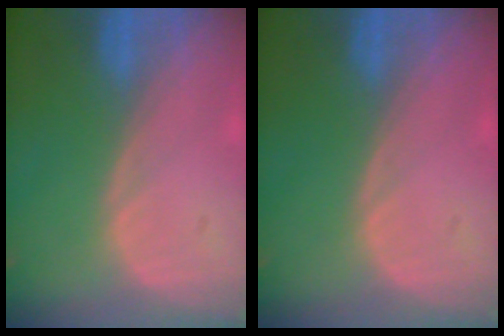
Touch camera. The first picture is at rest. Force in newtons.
{"total": 0.0}